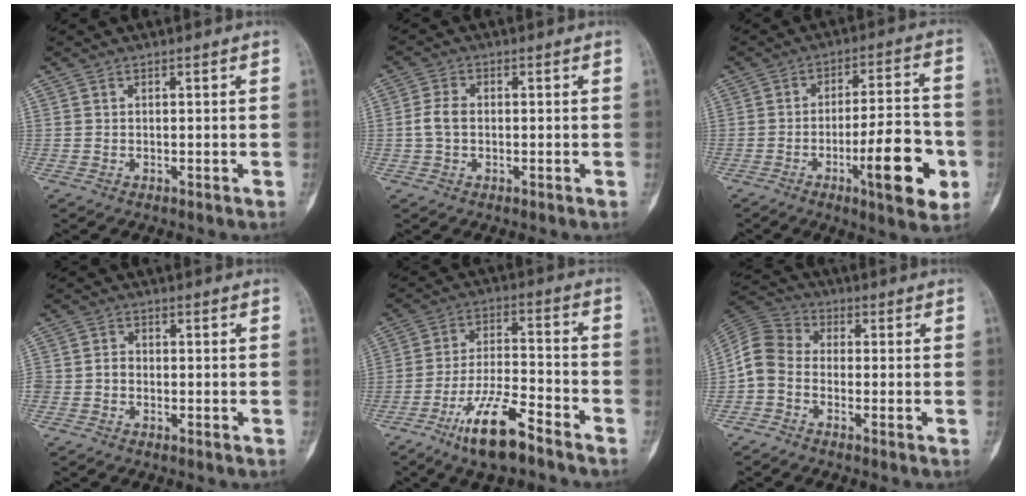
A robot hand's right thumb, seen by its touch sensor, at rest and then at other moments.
{"total": 3.7, "force": [-0.2, 2.5, 2.7], "torque": [-0.059, 0.010, -0.009]}
{"total": 15.1, "force": [-5.1, 4.0, 13.6], "torque": [-0.180, 0.021, -0.074]}
{"total": 2.1, "force": [-0.8, 1.7, 1.0], "torque": [-0.011, 0.007, -0.021]}
{"total": 12.6, "force": [-8.5, 3.3, 8.8], "torque": [-0.164, 0.051, -0.156]}
{"total": 6.7, "force": [-2.0, 5.1, 4.0], "torque": [-0.073, 0.026, -0.060]}